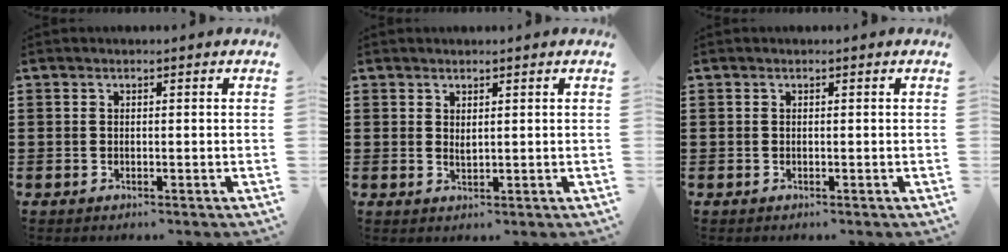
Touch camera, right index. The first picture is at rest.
{"total": 1.0, "force": [0.9, 0.2, 0.4], "torque": [-0.008, 0.002, 0.016]}
{"total": 0.0}